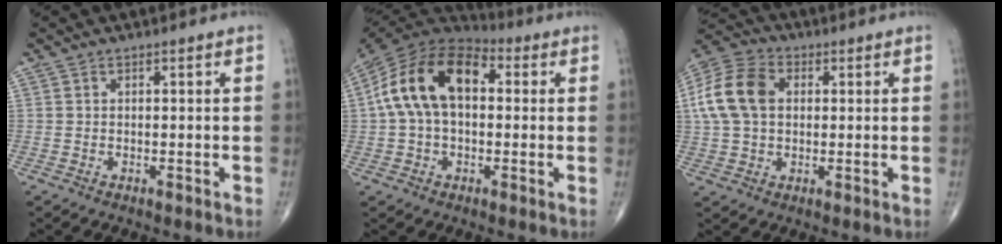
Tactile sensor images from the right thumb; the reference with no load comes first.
{"total": 17.2, "force": [2.3, 10.6, 13.4], "torque": [-0.245, 0.042, 0.032]}
{"total": 12.6, "force": [2.0, 8.8, 8.8], "torque": [-0.171, 0.021, 0.031]}